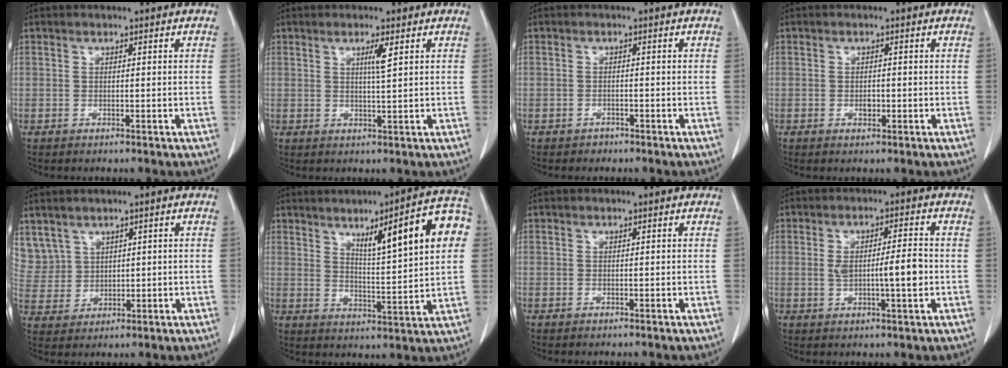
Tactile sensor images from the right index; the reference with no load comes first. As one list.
[{"total": 2.5, "force": [1.0, -0.3, 2.3], "torque": [-0.043, -0.004, 0.018]}, {"total": 1.0, "force": [-0.8, 0.6, 0.0], "torque": [-0.007, 0.001, -0.011]}, {"total": 1.3, "force": [-0.3, 0.8, 1.0], "torque": [-0.018, 0.000, -0.002]}, {"total": 8.1, "force": [4.7, 6.4, 1.4], "torque": [-0.049, 0.022, 0.120]}, {"total": 14.5, "force": [5.1, 1.5, 13.4], "torque": [-0.188, 0.014, 0.072]}, {"total": 0.0}, {"total": 6.5, "force": [-0.4, 1.1, 6.4], "torque": [-0.110, 0.006, -0.002]}]